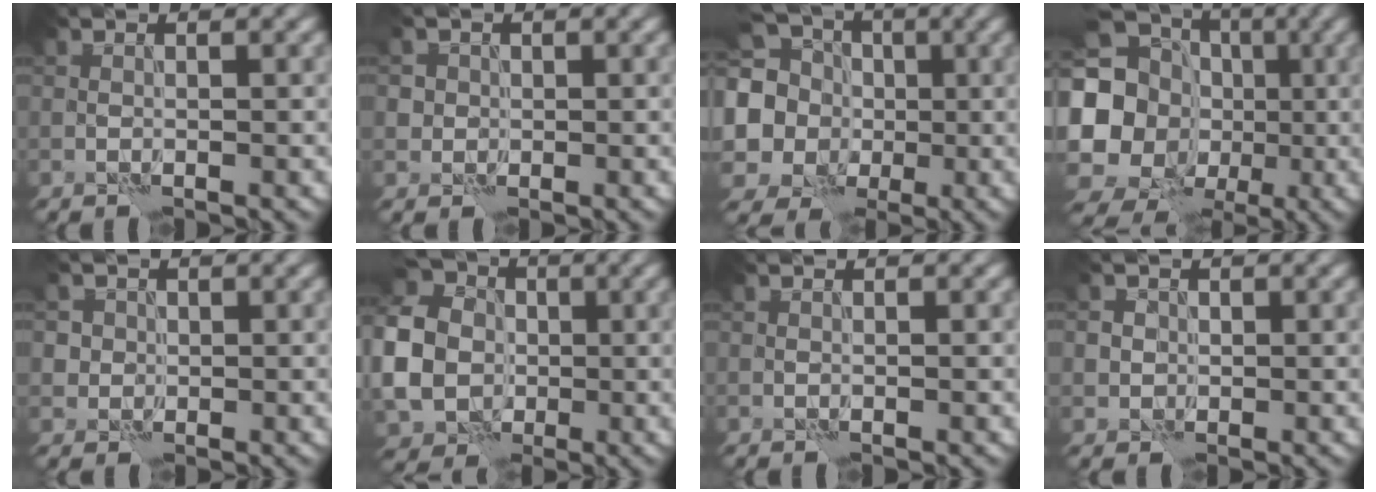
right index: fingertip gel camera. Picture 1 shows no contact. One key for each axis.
{"total": 1.9, "fx": 0.4, "fy": 1.8, "fz": 0.4, "tx": 0.001, "ty": 0.005, "tz": 0.008}
{"total": 11.9, "fx": 0.7, "fy": 10.7, "fz": 5.2, "tx": -0.141, "ty": 0.016, "tz": -0.023}
{"total": 17.9, "fx": -0.7, "fy": 16.3, "fz": 7.4, "tx": -0.175, "ty": 0.006, "tz": -0.045}
{"total": 2.9, "fx": 0.9, "fy": 2.7, "fz": 0.8, "tx": -0.003, "ty": 0.008, "tz": 0.010}
{"total": 9.8, "fx": -0.8, "fy": 8.5, "fz": 4.8, "tx": -0.129, "ty": -0.011, "tz": -0.018}
{"total": 0.0}
{"total": 2.1, "fx": 0.4, "fy": 2.0, "fz": 0.6, "tx": -0.001, "ty": 0.005, "tz": 0.007}